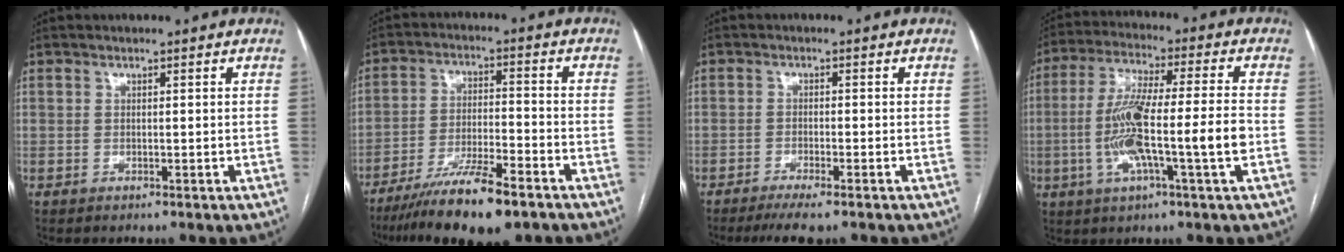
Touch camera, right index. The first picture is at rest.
{"total": 12.8, "force": [-9.2, 1.9, 8.7], "torque": [-0.153, -0.026, -0.158]}
{"total": 4.4, "force": [-3.3, 0.2, 2.8], "torque": [-0.047, -0.009, -0.057]}
{"total": 13.8, "force": [-2.8, 0.4, 13.5], "torque": [-0.259, 0.004, -0.052]}